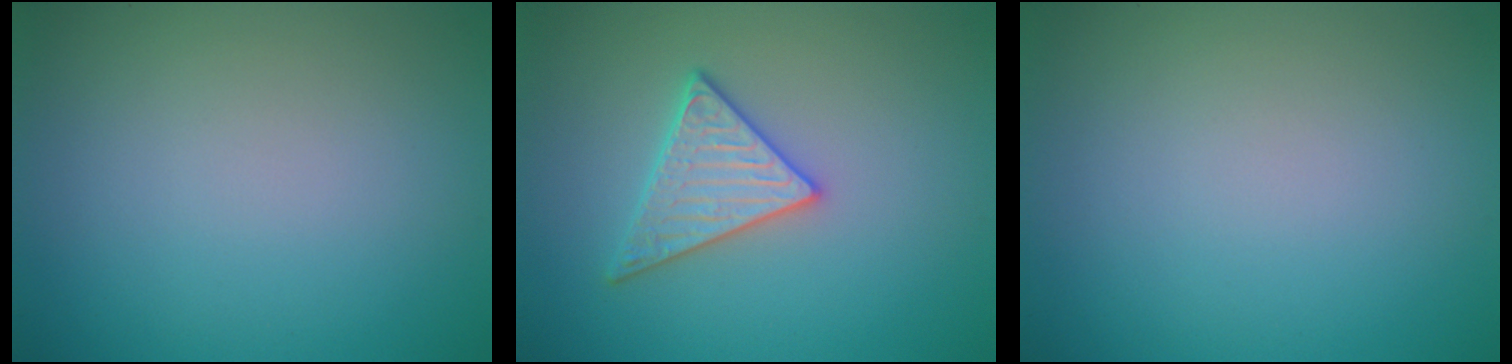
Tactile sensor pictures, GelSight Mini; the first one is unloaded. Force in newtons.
{"total": 3.1, "press": 3.0, "slide": 0.7}
{"total": 0.0}